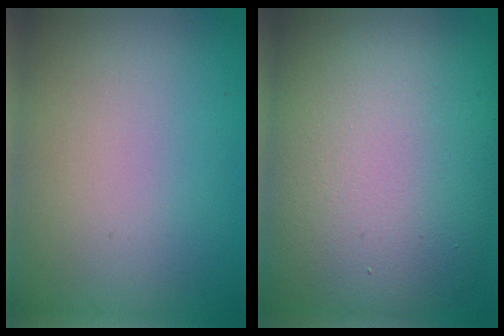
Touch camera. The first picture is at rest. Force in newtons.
{"total": 14.9, "press": 14.9, "slide": 0.8}